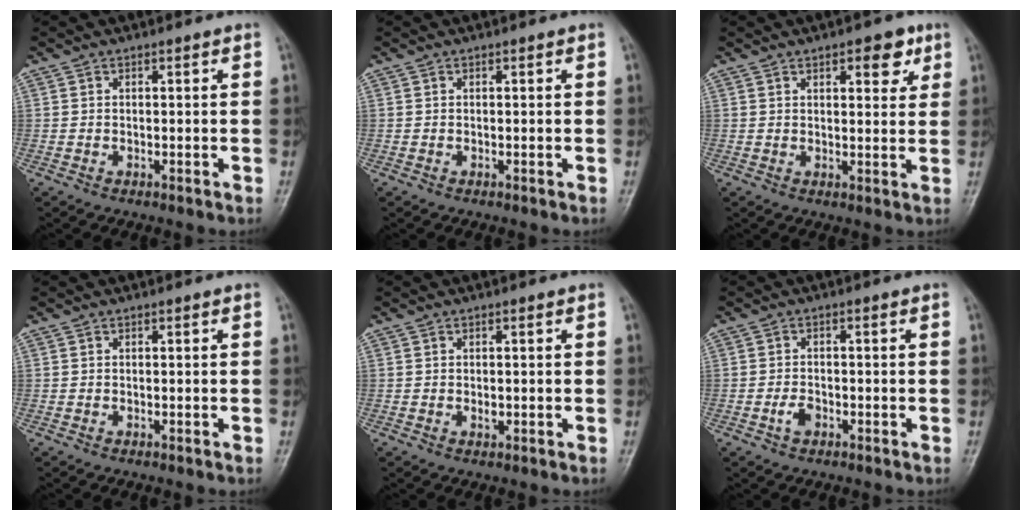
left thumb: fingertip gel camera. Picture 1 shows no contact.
{"total": 0.0}
{"total": 5.8, "force": [3.1, 2.6, 4.1], "torque": [-0.032, -0.012, 0.036]}
{"total": 0.0}
{"total": 1.1, "force": [0.0, 0.7, 0.8], "torque": [-0.010, -0.001, 0.001]}
{"total": 2.3, "force": [-1.1, 1.4, 1.5], "torque": [-0.026, 0.008, -0.021]}